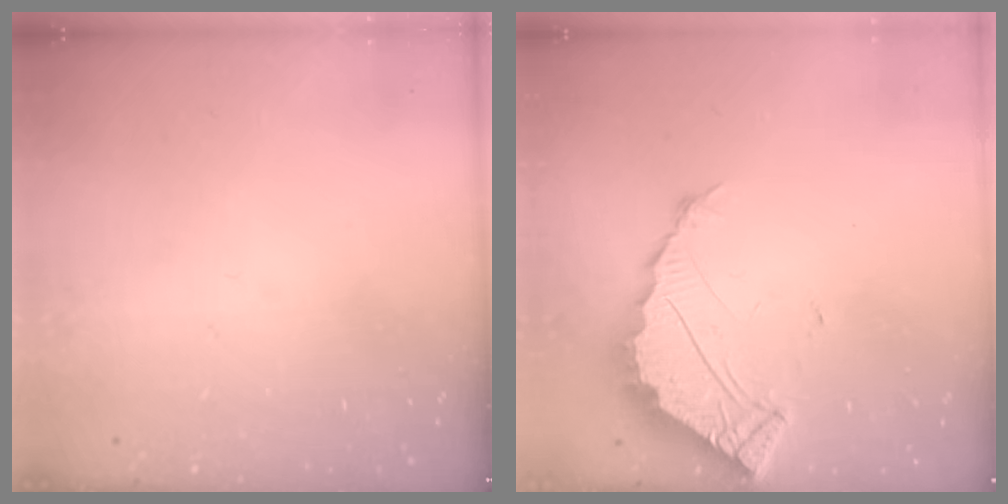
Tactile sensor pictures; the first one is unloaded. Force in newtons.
{"total": 4.9, "press": 4.9, "slide": 0.1}